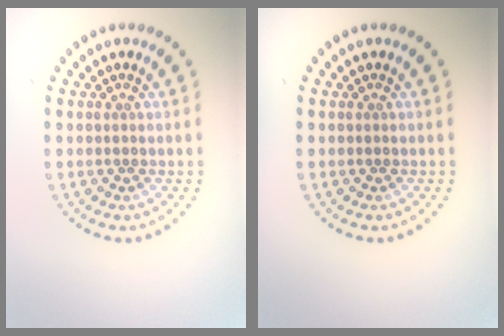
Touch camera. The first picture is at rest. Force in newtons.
{"total": 0.0}